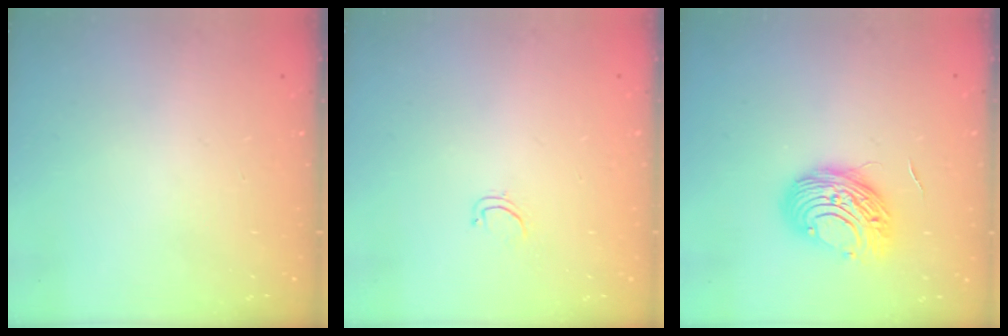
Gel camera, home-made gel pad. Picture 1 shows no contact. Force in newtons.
{"total": 2.6, "press": 2.5, "slide": 0.4}
{"total": 10.5, "press": 10.5, "slide": 0.9}